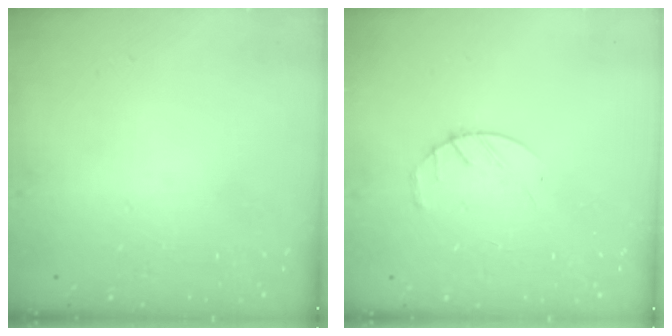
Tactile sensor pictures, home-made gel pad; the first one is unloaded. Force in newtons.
{"total": 3.2, "press": 3.2, "slide": 0.5}